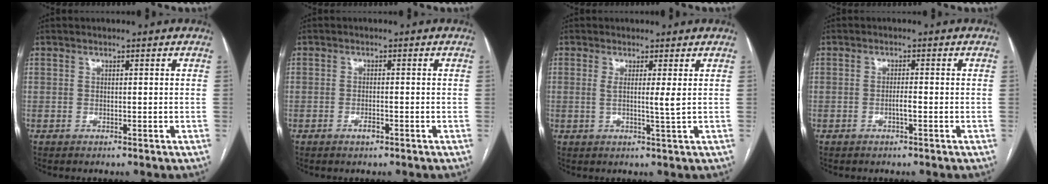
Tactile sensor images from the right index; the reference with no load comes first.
{"total": 1.6, "force": [-0.9, 0.5, 1.2], "torque": [-0.023, 0.000, -0.012]}
{"total": 3.0, "force": [0.6, -0.5, 2.9], "torque": [-0.055, -0.006, 0.010]}
{"total": 1.5, "force": [-0.5, 0.2, 1.4], "torque": [-0.024, 0.001, -0.009]}